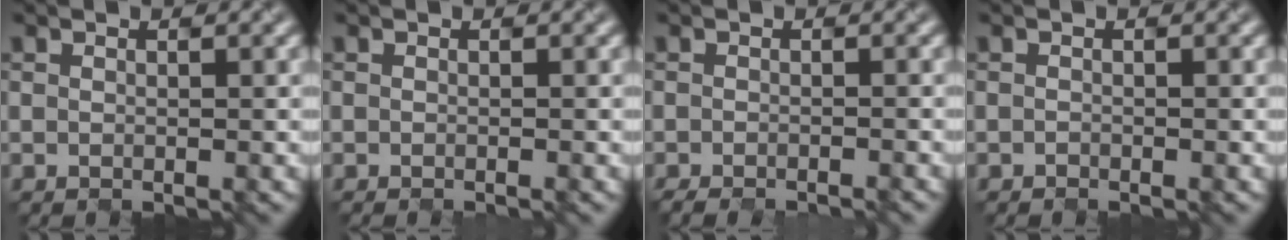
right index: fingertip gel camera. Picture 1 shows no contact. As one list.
[{"total": 0.5, "force": [0.0, 0.3, 0.4], "torque": [0.005, 0.000, -0.011]}, {"total": 1.8, "force": [-1.3, 0.4, 1.3], "torque": [0.003, 0.001, -0.012]}, {"total": 0.5, "force": [-0.5, -0.1, -0.2], "torque": [0.001, 0.004, -0.007]}]